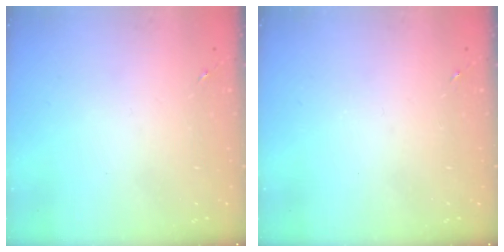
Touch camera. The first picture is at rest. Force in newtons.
{"total": 0.0}